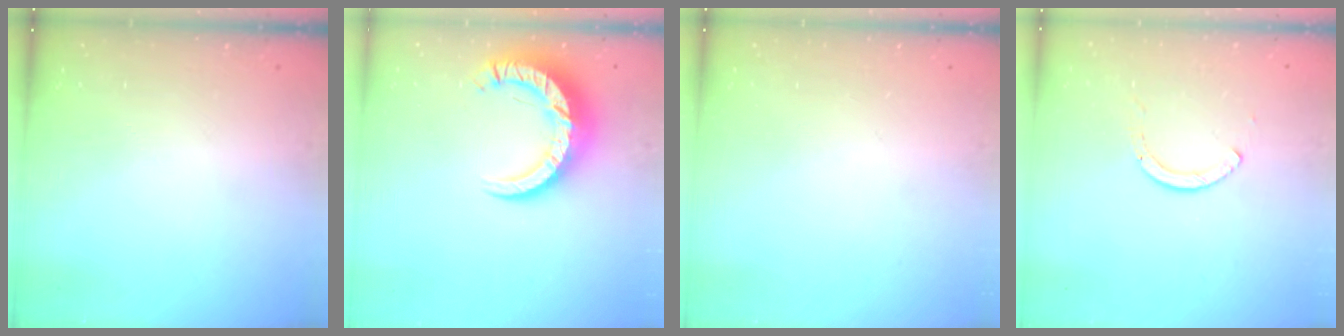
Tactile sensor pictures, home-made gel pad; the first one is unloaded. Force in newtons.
{"total": 12.6, "press": 12.5, "slide": 1.3}
{"total": 0.0}
{"total": 2.0, "press": 1.9, "slide": 0.3}